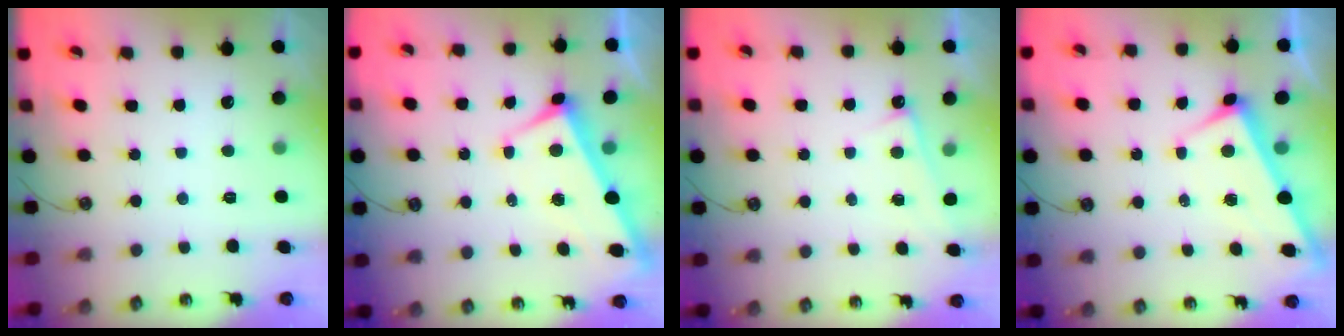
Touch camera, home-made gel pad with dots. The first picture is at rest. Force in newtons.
{"total": 2.9, "press": 2.8, "slide": 0.9}
{"total": 2.5, "press": 2.5, "slide": 0.3}
{"total": 3.2, "press": 3.2, "slide": 0.0}